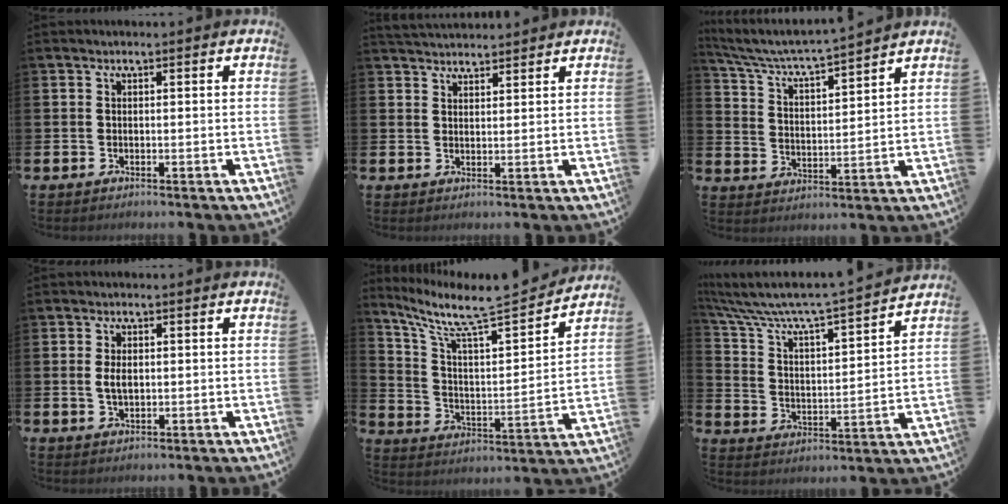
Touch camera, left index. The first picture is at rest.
{"total": 3.1, "force": [3.1, 0.6, 0.1], "torque": [-0.007, -0.013, 0.057]}
{"total": 5.4, "force": [5.2, 0.1, 1.7], "torque": [-0.060, -0.042, 0.083]}
{"total": 2.5, "force": [0.3, 1.4, 2.0], "torque": [-0.030, 0.002, 0.001]}
{"total": 10.2, "force": [8.8, 1.5, 4.8], "torque": [-0.134, -0.062, 0.147]}
{"total": 6.4, "force": [5.9, 0.5, 2.4], "torque": [-0.079, -0.054, 0.091]}